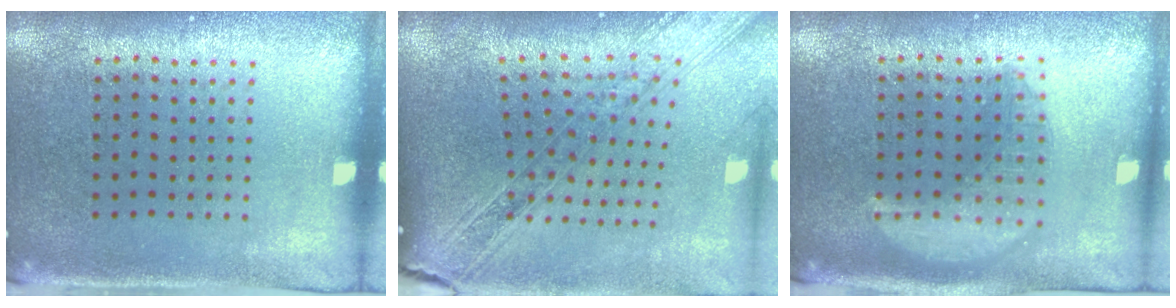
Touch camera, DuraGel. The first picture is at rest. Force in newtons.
{"total": 2.3, "press": 1.9, "slide": 1.3}
{"total": 1.8, "press": 1.8, "slide": 0.2}